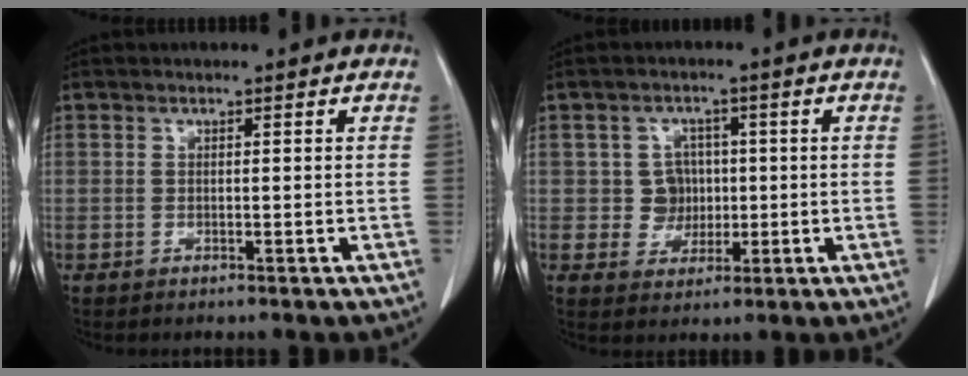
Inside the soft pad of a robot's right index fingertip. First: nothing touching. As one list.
[{"total": 4.3, "force": [0.2, 4.2, 1.0], "torque": [-0.008, 0.012, 0.008]}]